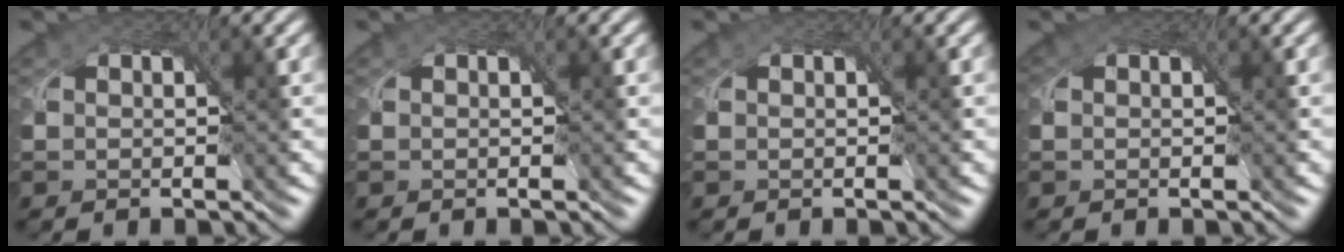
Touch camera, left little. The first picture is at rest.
{"total": 0.0}
{"total": 0.0}
{"total": 1.0, "force": [0.4, 0.8, 0.5], "torque": [-0.015, 0.001, 0.004]}